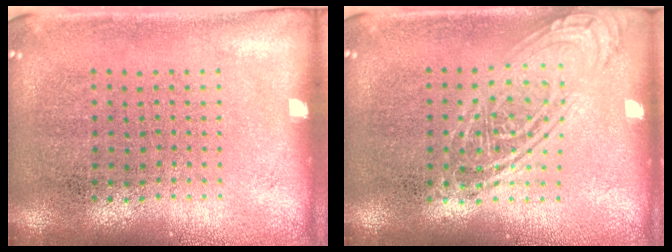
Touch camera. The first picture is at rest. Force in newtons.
{"total": 2.5, "press": 2.4, "slide": 0.3}